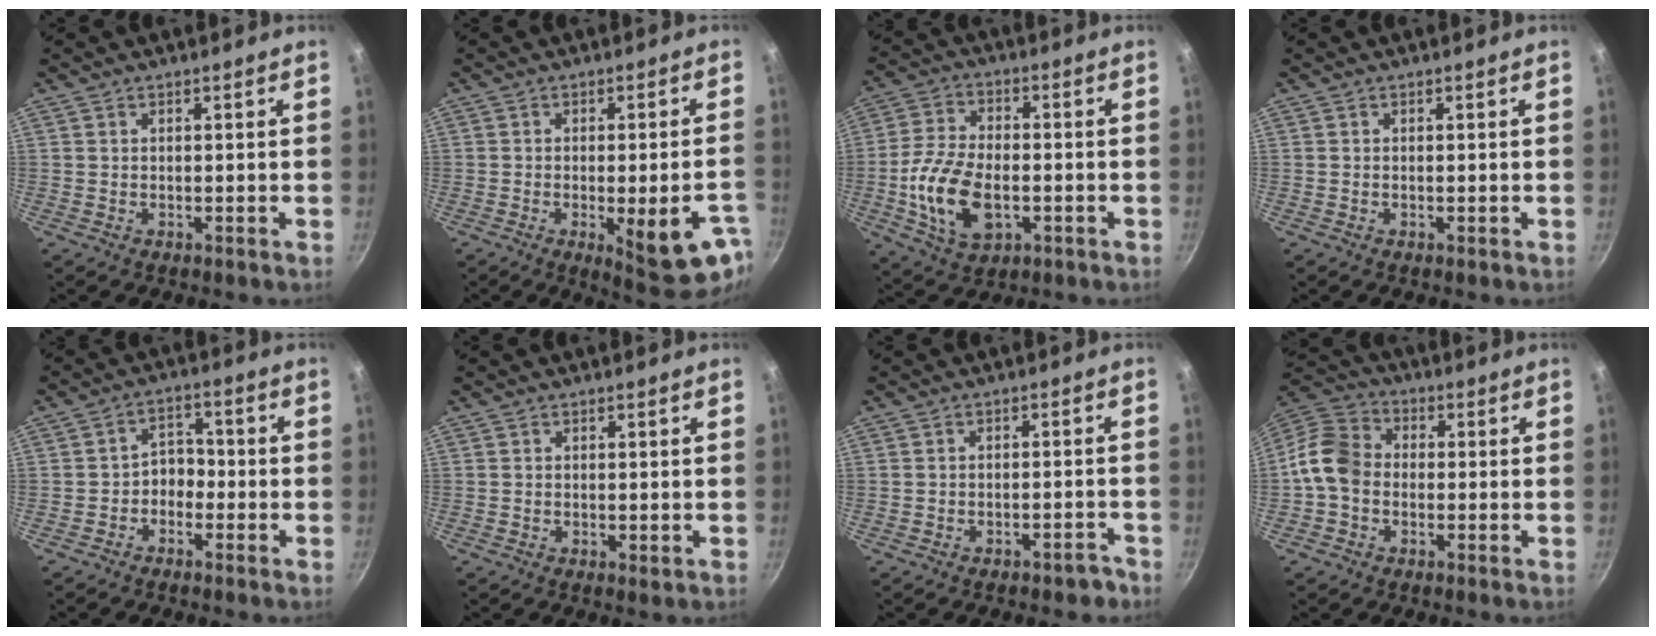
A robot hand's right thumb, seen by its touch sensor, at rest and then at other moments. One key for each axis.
{"total": 14.7, "fx": -5.0, "fy": 4.4, "fz": 13.1, "tx": -0.139, "ty": 0.003, "tz": -0.054}
{"total": 13.7, "fx": -3.0, "fy": 8.1, "fz": 10.7, "tx": -0.199, "ty": 0.017, "tz": -0.055}
{"total": 0.0}
{"total": 4.3, "fx": -1.9, "fy": 3.2, "fz": 2.1, "tx": -0.003, "ty": 0.030, "tz": -0.038}
{"total": 1.0, "fx": -0.1, "fy": 0.5, "fz": 0.8, "tx": -0.014, "ty": -0.002, "tz": -0.003}
{"total": 3.3, "fx": -2.4, "fy": 1.6, "fz": 1.5, "tx": -0.006, "ty": 0.038, "tz": -0.013}
{"total": 9.5, "fx": -1.5, "fy": 7.6, "fz": 5.6, "tx": -0.084, "ty": 0.027, "tz": -0.054}